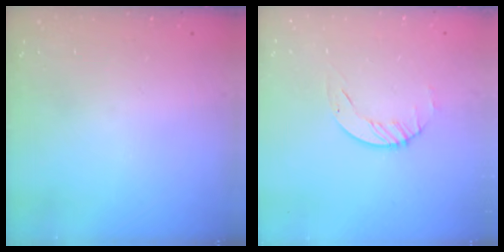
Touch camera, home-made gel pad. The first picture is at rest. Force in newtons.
{"total": 2.3, "press": 2.3, "slide": 0.3}